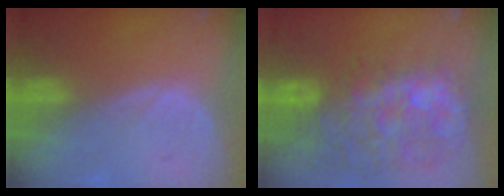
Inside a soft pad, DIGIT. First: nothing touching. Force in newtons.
{"total": 13.5, "press": 11.6, "slide": 6.8}